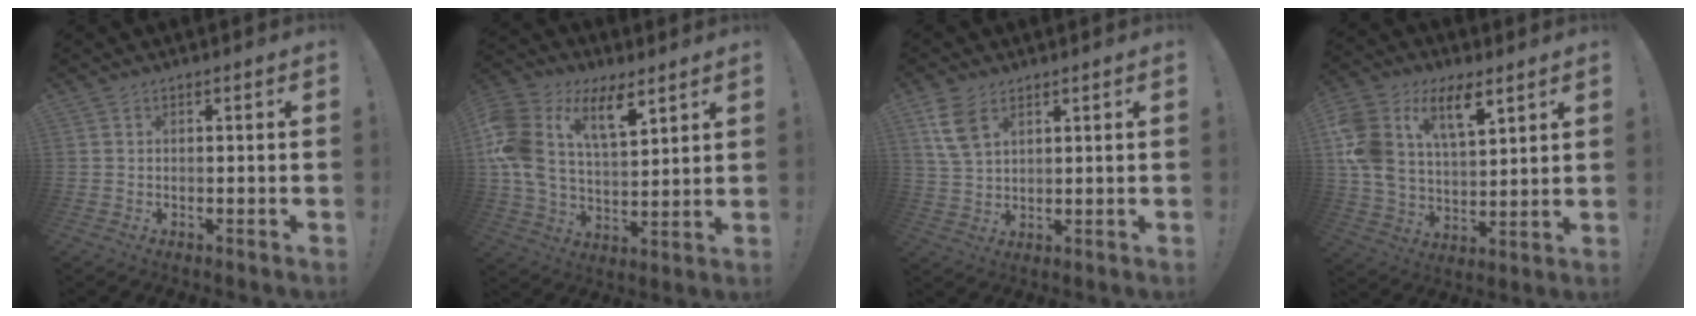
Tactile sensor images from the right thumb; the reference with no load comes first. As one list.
[{"total": 16.7, "force": [8.8, 9.0, 11.0], "torque": [-0.233, -0.048, 0.154]}, {"total": 7.9, "force": [4.3, 4.4, 4.9], "torque": [-0.094, -0.011, 0.083]}, {"total": 16.2, "force": [8.7, 9.2, 10.0], "torque": [-0.207, -0.044, 0.159]}]